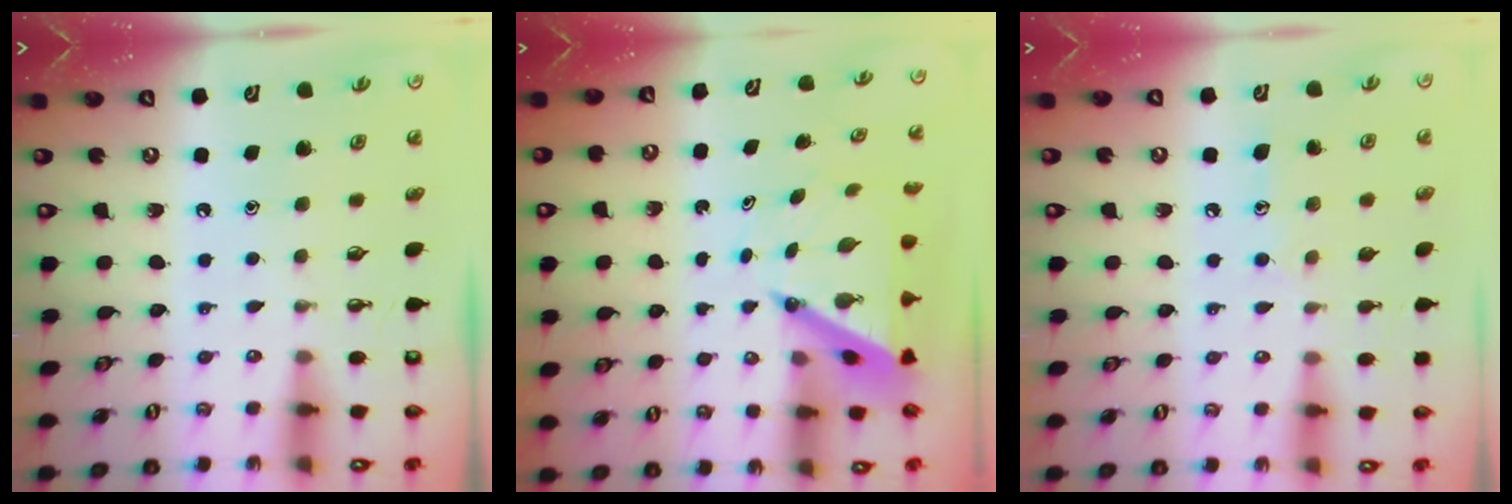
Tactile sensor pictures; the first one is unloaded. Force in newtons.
{"total": 6.2, "press": 6.2, "slide": 0.7}
{"total": 7.0, "press": 7.0, "slide": 0.4}